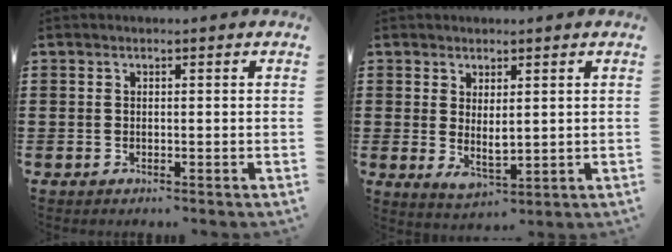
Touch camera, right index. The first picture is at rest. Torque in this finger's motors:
{"motor_torque": [1.29, 0.85, 0.04, 0.02]}